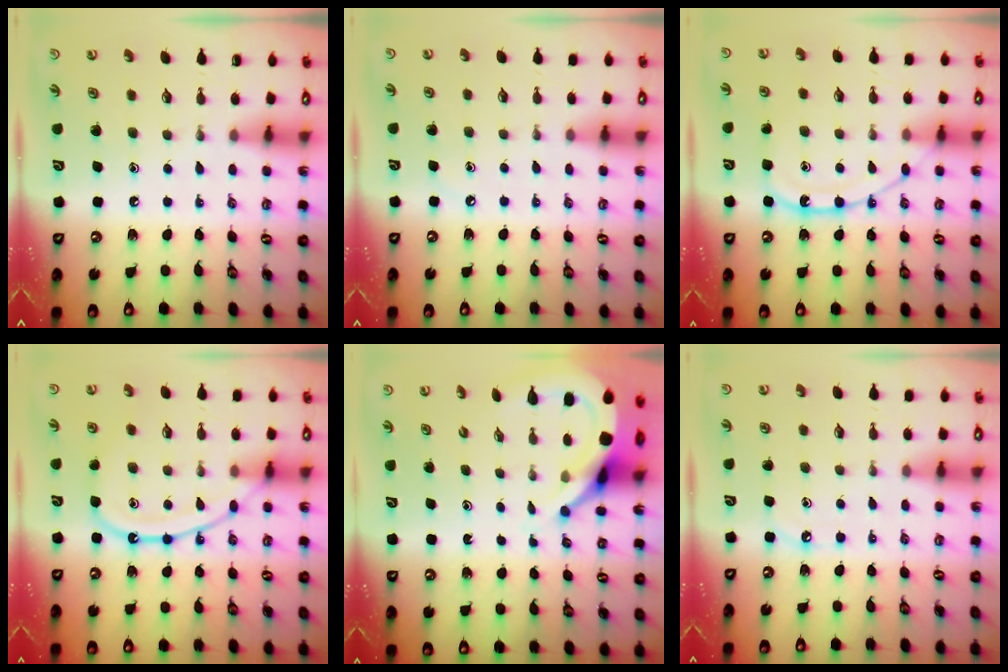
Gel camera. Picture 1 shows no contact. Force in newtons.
{"total": 2.6, "press": 2.6, "slide": 0.4}
{"total": 13.2, "press": 13.1, "slide": 1.2}
{"total": 12.8, "press": 12.8, "slide": 1.4}
{"total": 6.5, "press": 6.5, "slide": 0.7}
{"total": 4.3, "press": 4.2, "slide": 0.6}